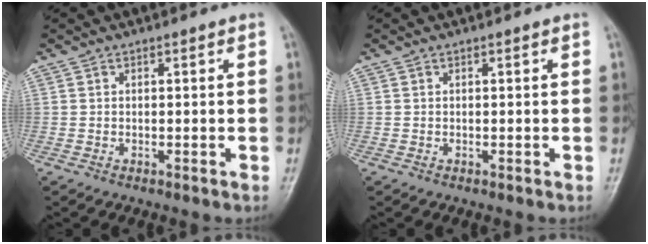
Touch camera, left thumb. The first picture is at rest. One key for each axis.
{"total": 0.0}